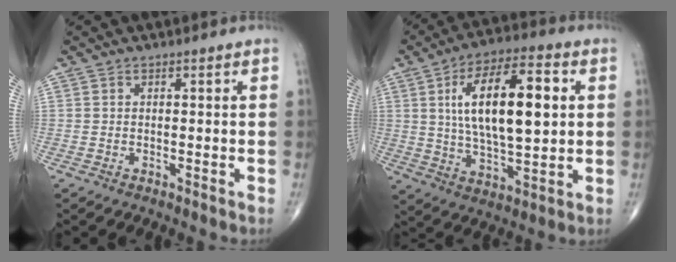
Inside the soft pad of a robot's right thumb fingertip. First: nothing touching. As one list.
[{"total": 19.2, "force": [3.8, 7.9, 17.1], "torque": [-0.276, 0.003, 0.063]}]